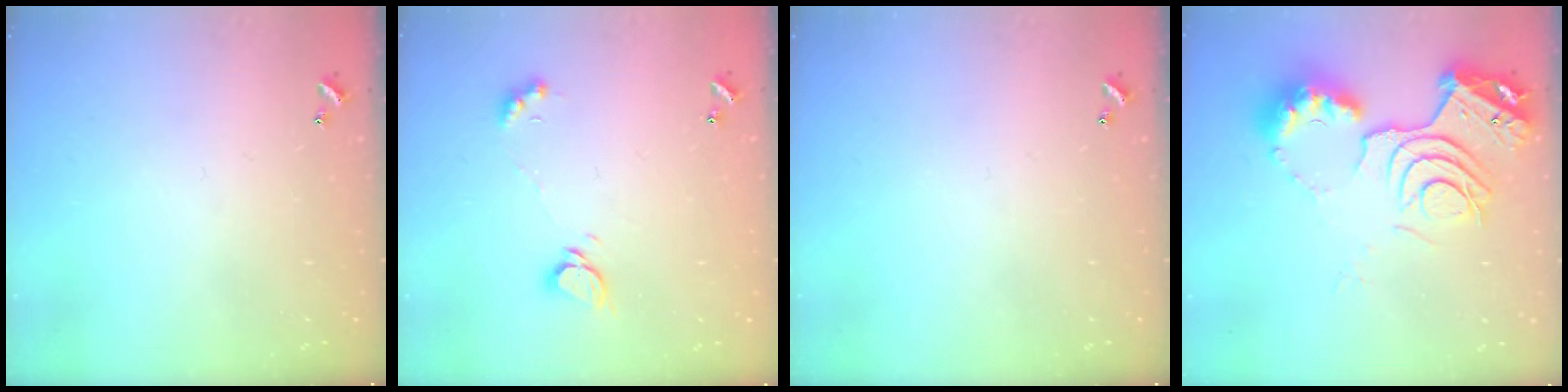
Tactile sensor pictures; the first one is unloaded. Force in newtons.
{"total": 2.8, "press": 2.8, "slide": 0.3}
{"total": 0.0}
{"total": 15.0, "press": 15.0, "slide": 1.4}